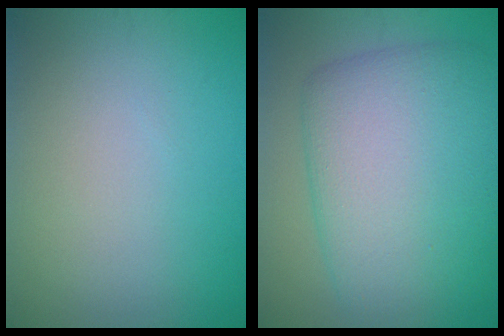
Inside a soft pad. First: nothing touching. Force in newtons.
{"total": 10.4, "press": 10.4, "slide": 0.2}